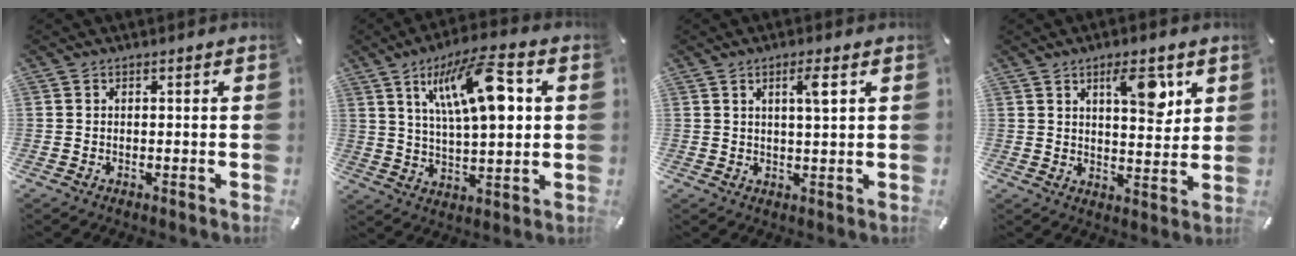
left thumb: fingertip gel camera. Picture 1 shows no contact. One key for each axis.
{"total": 16.8, "fx": 6.0, "fy": 6.0, "fz": 14.5, "tx": -0.259, "ty": -0.005, "tz": 0.092}
{"total": 4.0, "fx": 1.7, "fy": 0.4, "fz": 3.6, "tx": -0.067, "ty": -0.001, "tz": 0.023}
{"total": 9.1, "fx": 4.6, "fy": 3.7, "fz": 6.9, "tx": -0.090, "ty": -0.024, "tz": 0.070}